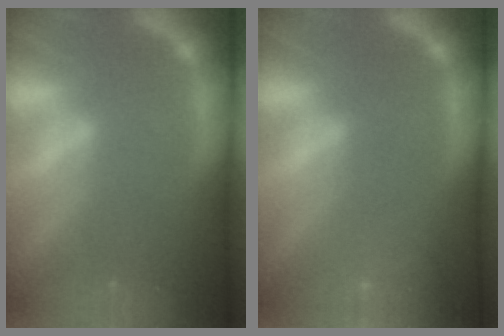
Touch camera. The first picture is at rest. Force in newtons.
{"total": 5.1}